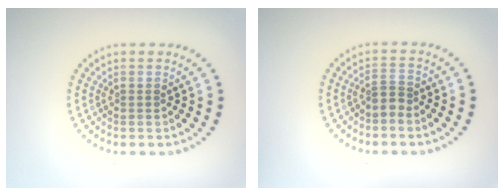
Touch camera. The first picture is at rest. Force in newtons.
{"total": 1.3, "press": 0.9, "slide": 1.0}